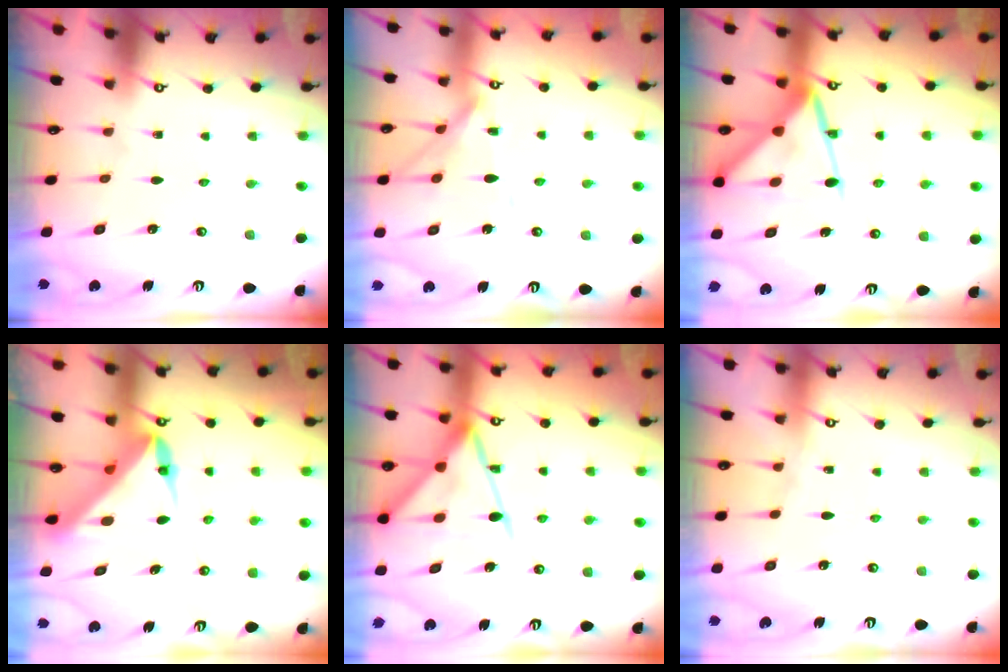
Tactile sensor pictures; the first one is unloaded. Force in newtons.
{"total": 11.8, "press": 11.7, "slide": 0.8}
{"total": 13.3, "press": 13.2, "slide": 1.3}
{"total": 5.3, "press": 5.3, "slide": 0.4}
{"total": 17.0, "press": 16.9, "slide": 1.4}
{"total": 2.2, "press": 2.1, "slide": 0.5}